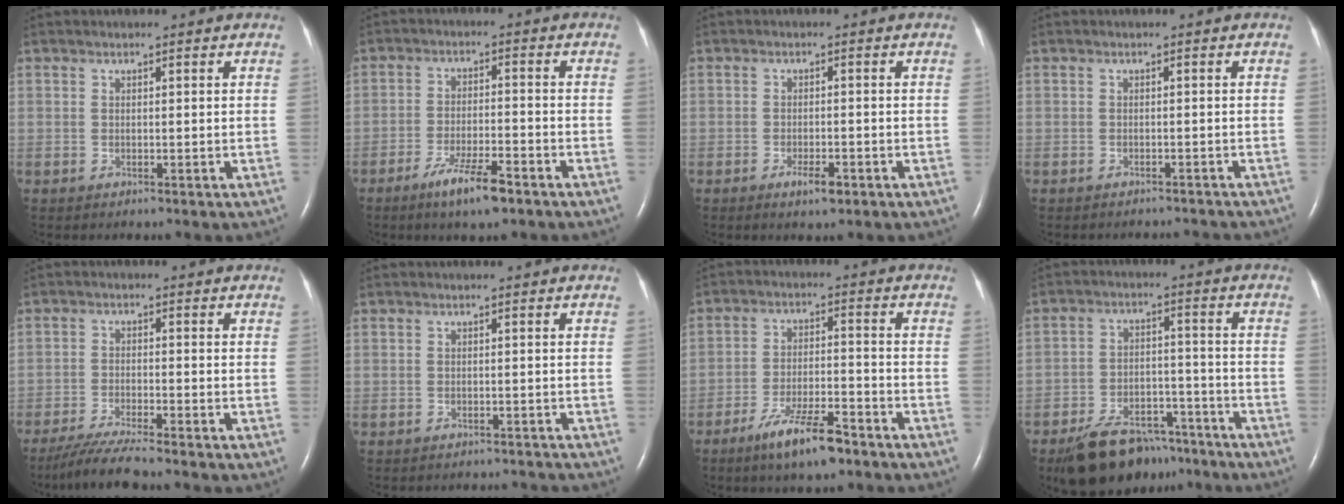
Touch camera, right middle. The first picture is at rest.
{"total": 7.0, "force": [-4.7, 1.0, 5.1], "torque": [-0.102, -0.010, -0.081]}
{"total": 2.8, "force": [-1.6, 0.8, 2.1], "torque": [-0.039, -0.001, -0.026]}
{"total": 4.5, "force": [-4.3, 1.1, 0.6], "torque": [-0.001, -0.002, -0.045]}
{"total": 6.1, "force": [-5.3, -0.7, 2.9], "torque": [-0.057, -0.025, -0.099]}
{"total": 5.4, "force": [-5.2, 1.3, 0.7], "torque": [-0.001, -0.003, -0.054]}
{"total": 8.9, "force": [-6.3, 1.6, 6.1], "torque": [-0.118, -0.012, -0.111]}
{"total": 13.4, "force": [-10.6, 5.8, 5.7], "torque": [-0.085, 0.017, -0.167]}